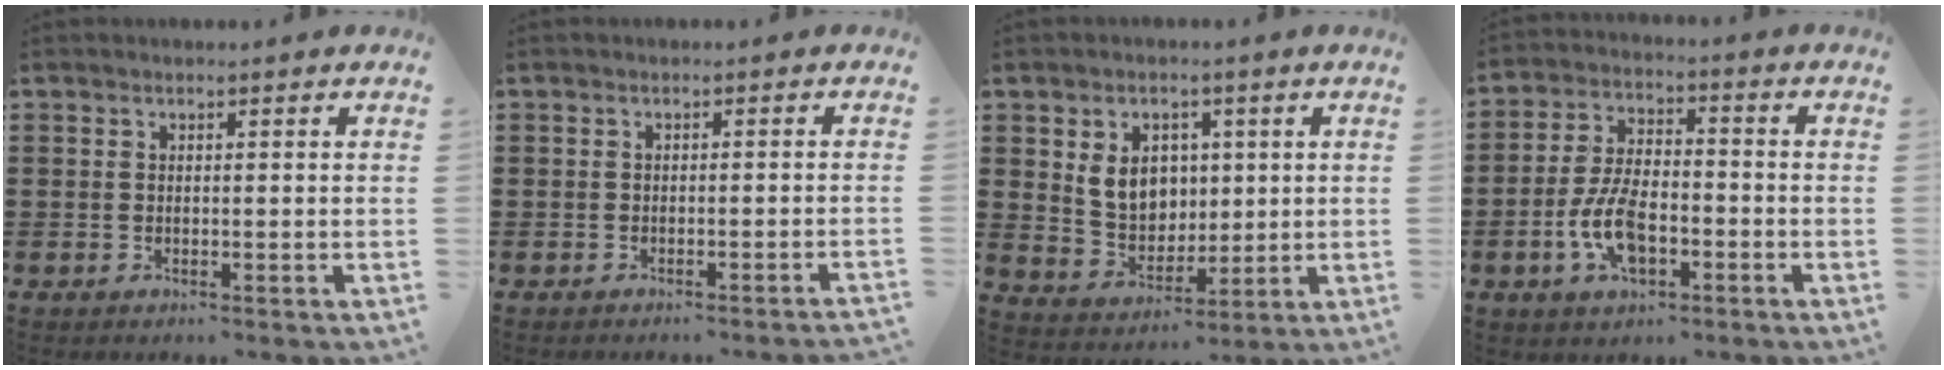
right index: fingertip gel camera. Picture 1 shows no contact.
{"total": 1.0, "force": [-0.9, -0.3, 0.4], "torque": [-0.006, -0.001, -0.017]}
{"total": 7.0, "force": [1.5, 5.7, 3.9], "torque": [-0.079, 0.011, 0.025]}
{"total": 8.4, "force": [-2.9, 4.2, 6.7], "torque": [-0.151, -0.001, -0.056]}